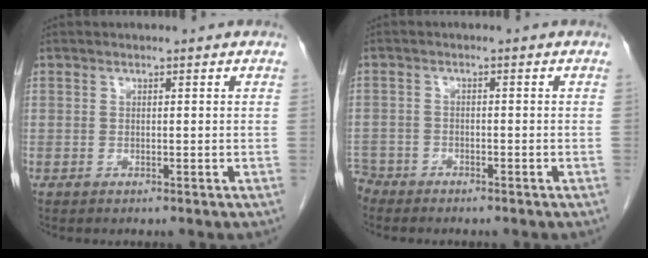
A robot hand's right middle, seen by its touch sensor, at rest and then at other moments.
{"total": 4.0, "force": [-3.6, 1.6, 0.1], "torque": [-0.003, -0.002, -0.071]}